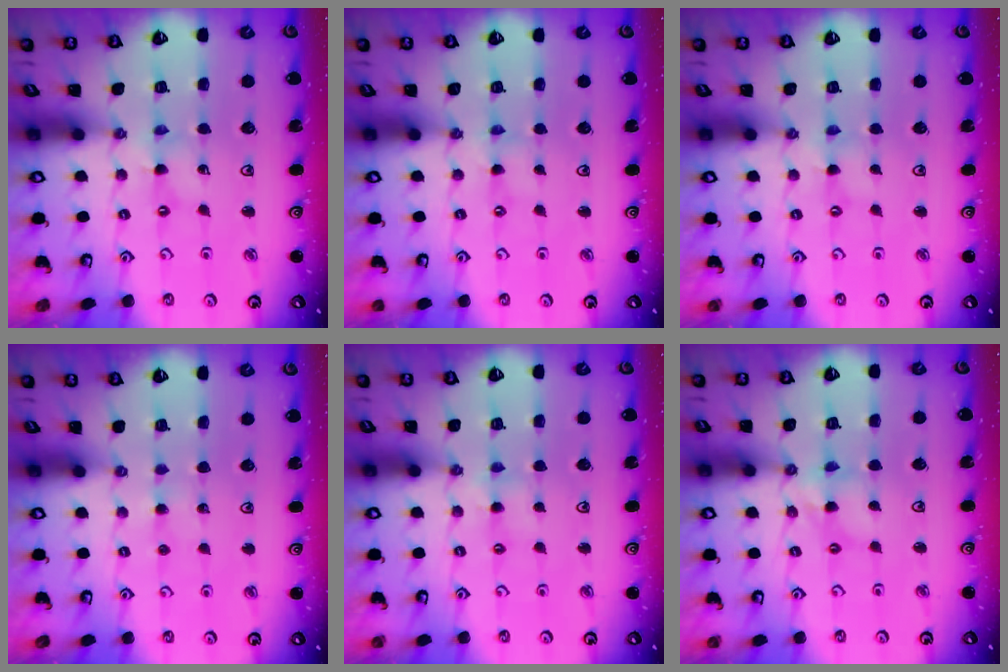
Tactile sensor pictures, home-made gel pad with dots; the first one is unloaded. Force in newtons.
{"total": 0.0}
{"total": 0.0}
{"total": 2.5, "press": 2.5, "slide": 0.3}
{"total": 3.0, "press": 2.9, "slide": 0.4}
{"total": 5.0, "press": 5.0, "slide": 0.4}